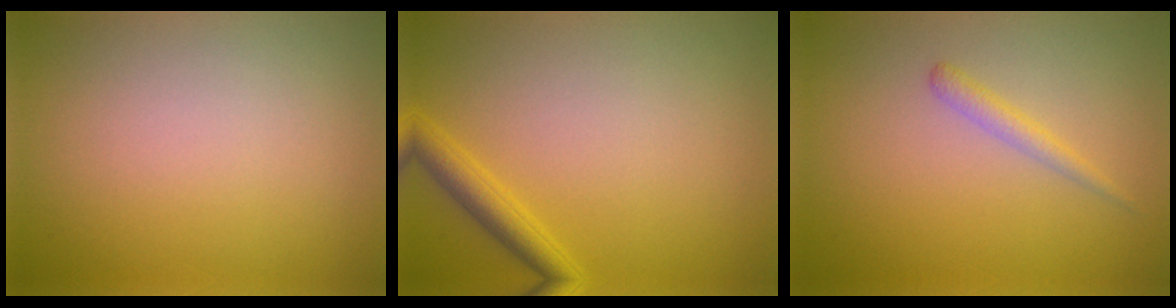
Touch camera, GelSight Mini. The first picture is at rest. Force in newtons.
{"total": 2.3, "press": 2.3, "slide": 0.2}
{"total": 1.4, "press": 1.4, "slide": 0.0}